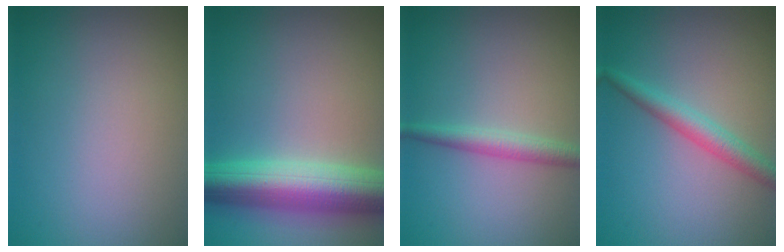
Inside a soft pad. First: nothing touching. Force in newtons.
{"total": 8.2, "press": 8.2, "slide": 0.4}
{"total": 2.2, "press": 2.2, "slide": 0.0}
{"total": 2.7, "press": 2.7, "slide": 0.1}